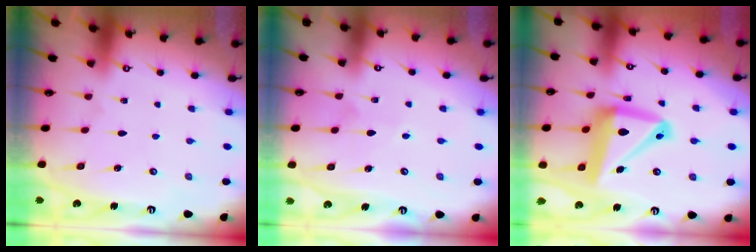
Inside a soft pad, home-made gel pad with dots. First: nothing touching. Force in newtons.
{"total": 2.9, "press": 2.9, "slide": 0.3}
{"total": 16.6, "press": 16.4, "slide": 2.2}